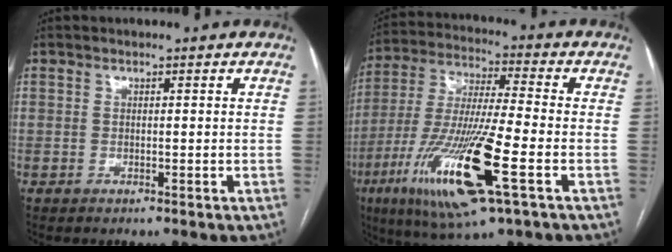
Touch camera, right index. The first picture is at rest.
{"total": 19.0, "force": [-7.3, 1.6, 17.5], "torque": [-0.377, -0.037, -0.132]}